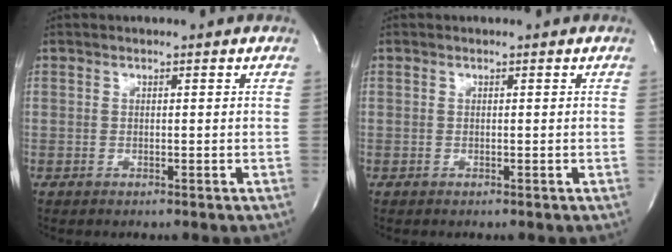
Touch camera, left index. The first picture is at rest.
{"total": 0.0}